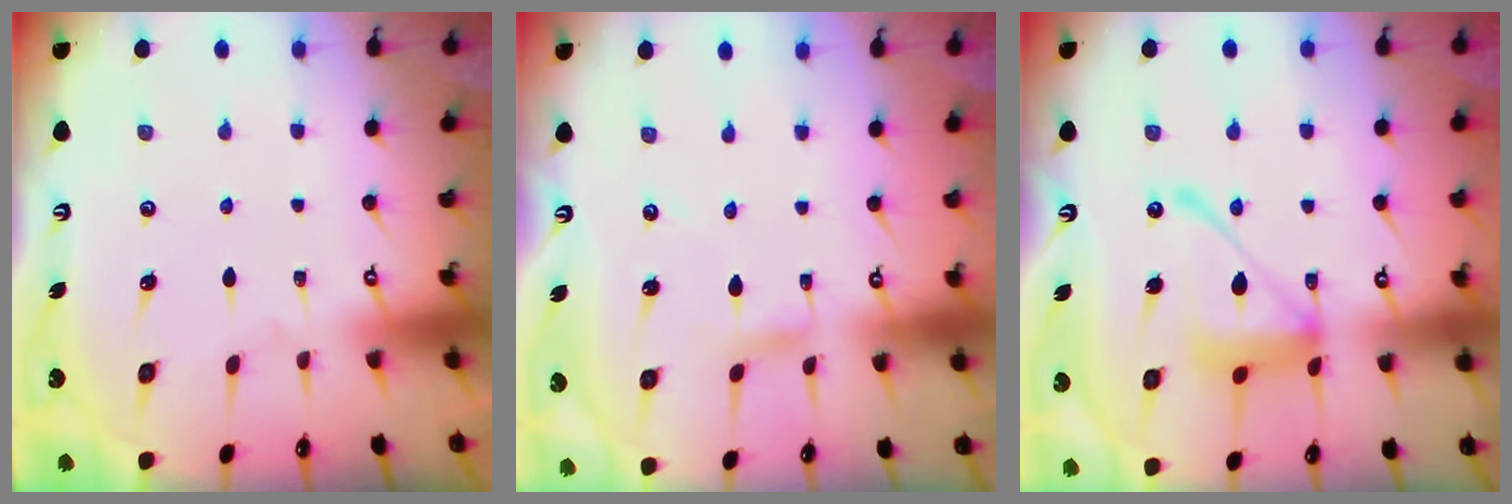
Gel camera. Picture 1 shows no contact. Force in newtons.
{"total": 2.9, "press": 2.9, "slide": 0.0}
{"total": 13.8, "press": 13.7, "slide": 1.4}